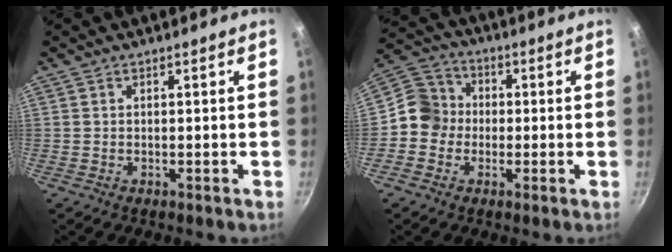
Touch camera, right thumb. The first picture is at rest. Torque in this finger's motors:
{"motor_torque": [0.88, 1.12, 0.56, 0.00, 0.00]}